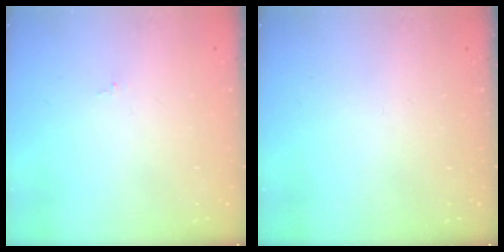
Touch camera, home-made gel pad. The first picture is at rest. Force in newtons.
{"total": 0.0}